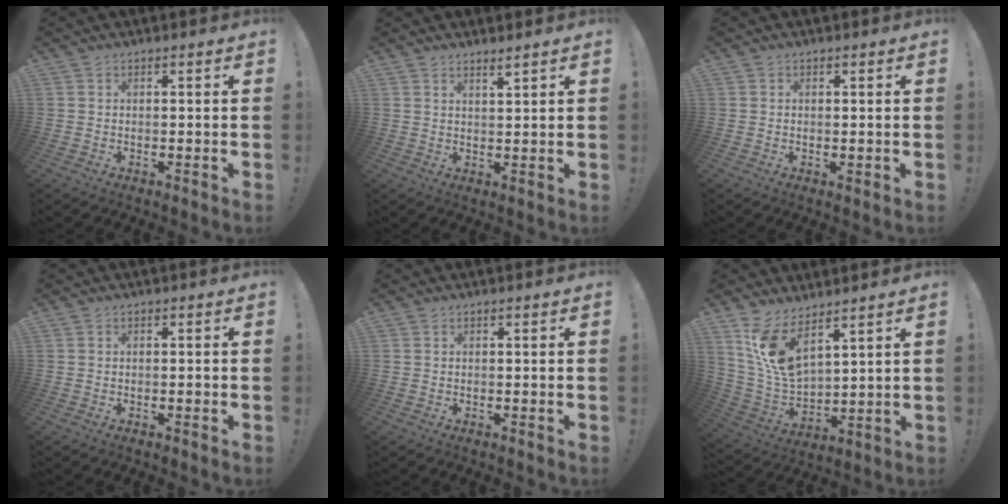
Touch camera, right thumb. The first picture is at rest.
{"total": 2.6, "force": [2.2, -0.2, 1.3], "torque": [-0.014, -0.018, 0.035]}
{"total": 0.8, "force": [0.4, 0.6, 0.3], "torque": [0.000, -0.001, 0.006]}
{"total": 0.6, "force": [-0.5, 0.1, 0.4], "torque": [-0.009, 0.003, -0.007]}
{"total": 0.0}
{"total": 13.0, "force": [8.9, 5.1, 8.0], "torque": [-0.154, -0.065, 0.168]}